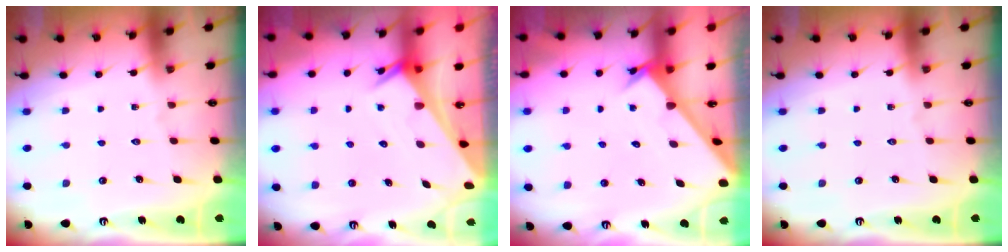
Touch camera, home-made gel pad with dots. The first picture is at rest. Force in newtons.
{"total": 2.5, "press": 2.5, "slide": 0.1}
{"total": 2.4, "press": 2.4, "slide": 0.2}
{"total": 0.0}